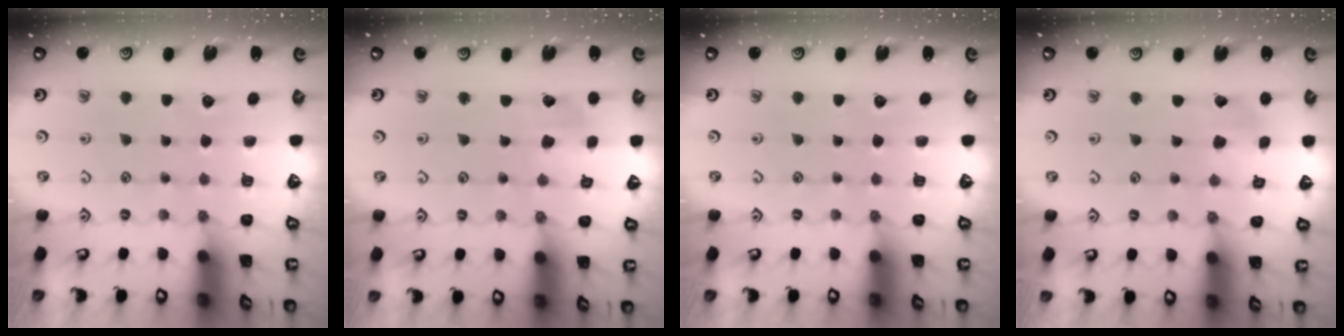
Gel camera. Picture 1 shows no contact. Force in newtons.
{"total": 2.6, "press": 2.5, "slide": 0.5}
{"total": 0.0}
{"total": 3.1, "press": 3.0, "slide": 0.3}